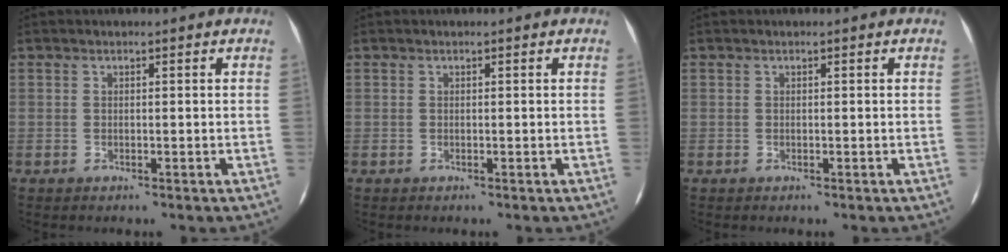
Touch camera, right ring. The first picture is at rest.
{"total": 0.0}
{"total": 0.0}